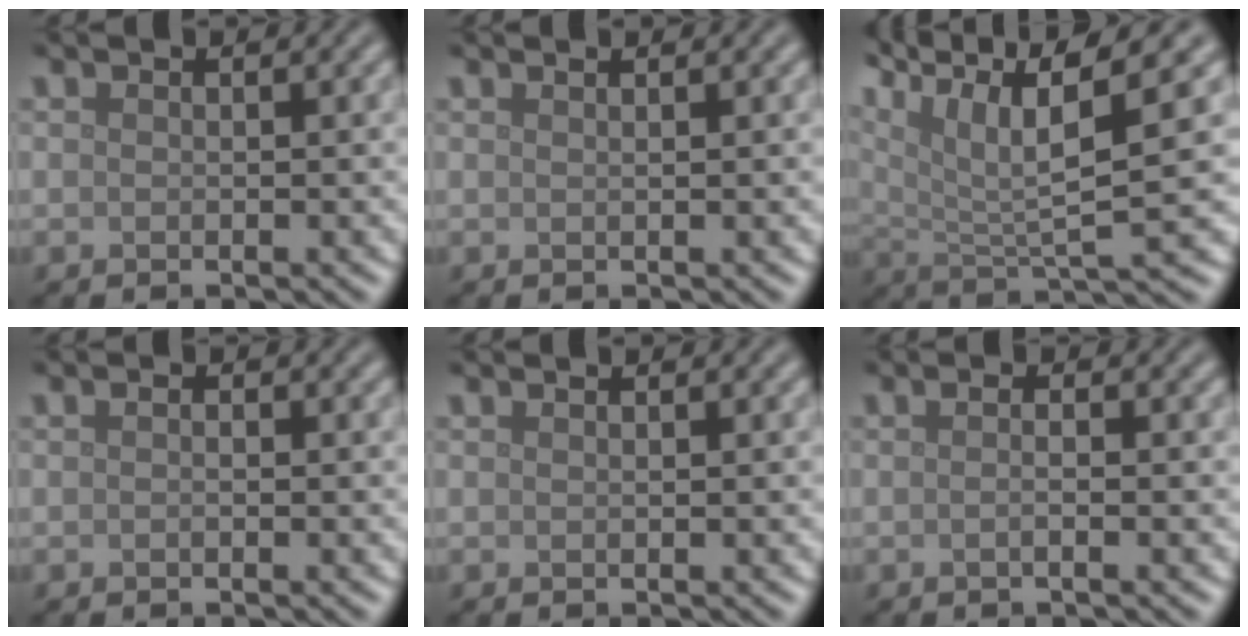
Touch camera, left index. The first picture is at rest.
{"total": 1.3, "force": [0.8, 0.5, 0.9], "torque": [-0.005, 0.001, -0.001]}
{"total": 10.3, "force": [5.4, 2.5, 8.4], "torque": [-0.155, 0.014, 0.099]}
{"total": 0.5, "force": [0.0, 0.2, 0.5], "torque": [-0.011, -0.001, -0.001]}
{"total": 0.8, "force": [0.5, 0.3, 0.5], "torque": [-0.001, 0.000, 0.003]}
{"total": 1.9, "force": [0.2, 0.8, 1.7], "torque": [-0.008, -0.006, -0.016]}